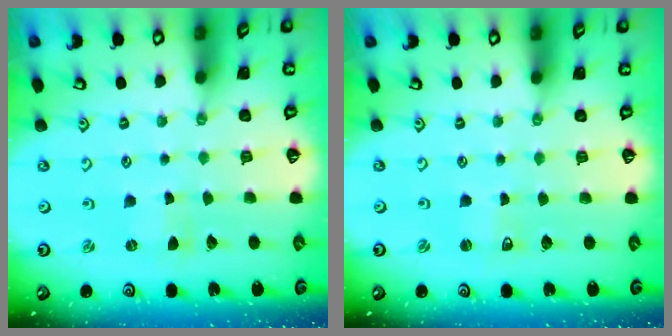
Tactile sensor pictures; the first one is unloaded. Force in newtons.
{"total": 1.4, "press": 1.4, "slide": 0.0}